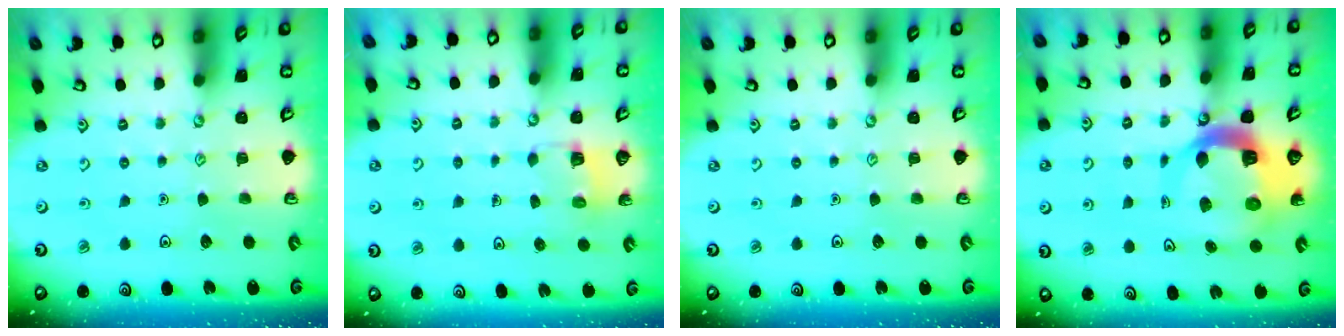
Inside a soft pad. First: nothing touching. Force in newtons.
{"total": 3.0, "press": 3.0, "slide": 0.2}
{"total": 0.0}
{"total": 10.2, "press": 10.1, "slide": 1.3}